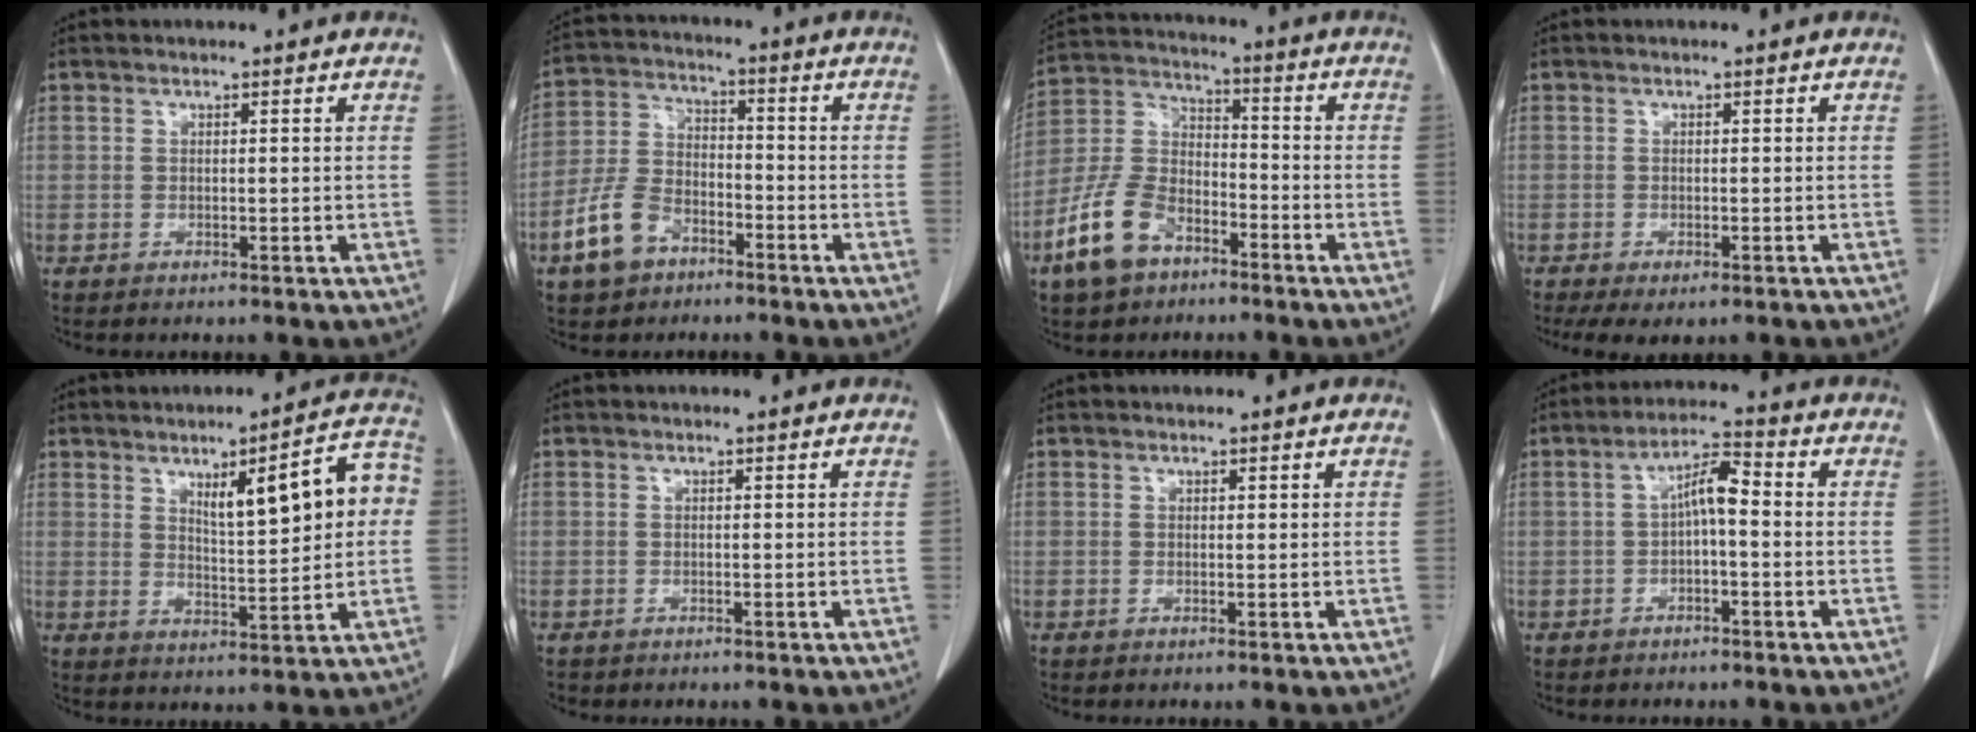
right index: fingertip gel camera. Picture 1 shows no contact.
{"total": 9.2, "force": [-5.3, 5.7, 4.9], "torque": [-0.121, 0.011, -0.098]}
{"total": 11.8, "force": [-7.0, 6.7, 6.8], "torque": [-0.164, 0.007, -0.136]}
{"total": 4.9, "force": [-3.3, 1.9, 3.0], "torque": [-0.045, -0.013, -0.049]}
{"total": 11.7, "force": [2.7, 2.5, 11.1], "torque": [-0.151, 0.024, 0.041]}
{"total": 0.6, "force": [-0.3, 0.6, -0.1], "torque": [-0.002, 0.006, -0.005]}
{"total": 0.0}
{"total": 5.0, "force": [-0.2, 1.3, 4.8], "torque": [-0.085, 0.021, -0.006]}